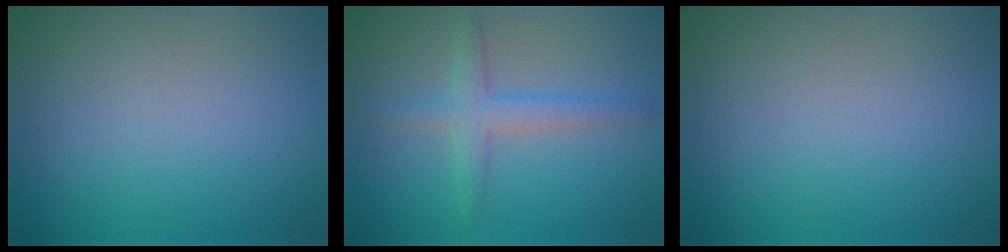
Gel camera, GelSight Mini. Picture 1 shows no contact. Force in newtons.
{"total": 2.7, "press": 2.7, "slide": 0.2}
{"total": 0.0}